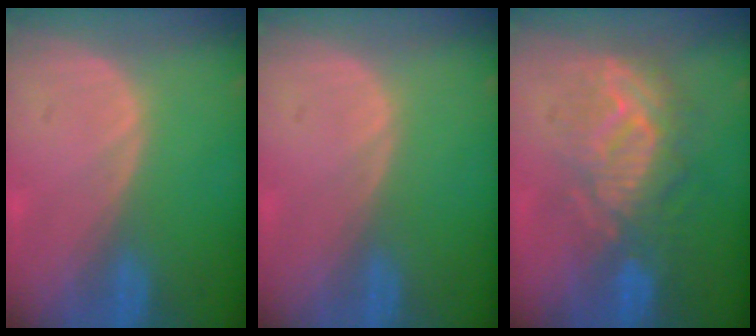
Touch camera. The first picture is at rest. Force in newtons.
{"total": 0.0}
{"total": 9.0, "press": 8.9, "slide": 1.7}